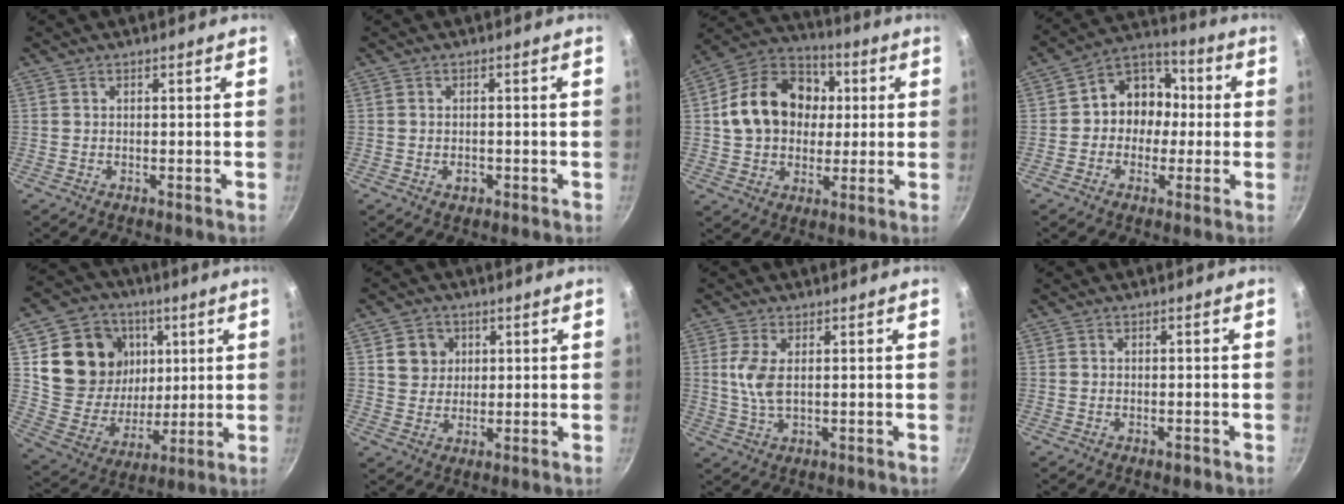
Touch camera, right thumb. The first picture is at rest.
{"total": 1.9, "force": [-0.7, 1.4, 1.1], "torque": [-0.016, 0.003, -0.008]}
{"total": 18.0, "force": [2.3, 14.2, 10.9], "torque": [-0.153, 0.028, 0.028]}
{"total": 10.4, "force": [-0.4, 9.1, 5.1], "torque": [-0.021, 0.035, -0.028]}
{"total": 19.0, "force": [6.1, 16.0, 8.1], "torque": [-0.116, -0.023, 0.115]}
{"total": 5.8, "force": [1.8, 5.3, 1.7], "torque": [0.002, 0.002, 0.030]}
{"total": 5.2, "force": [0.8, 2.3, 4.6], "torque": [-0.105, -0.001, 0.018]}
{"total": 1.1, "force": [-0.7, 0.6, 0.6], "torque": [-0.011, 0.004, -0.008]}